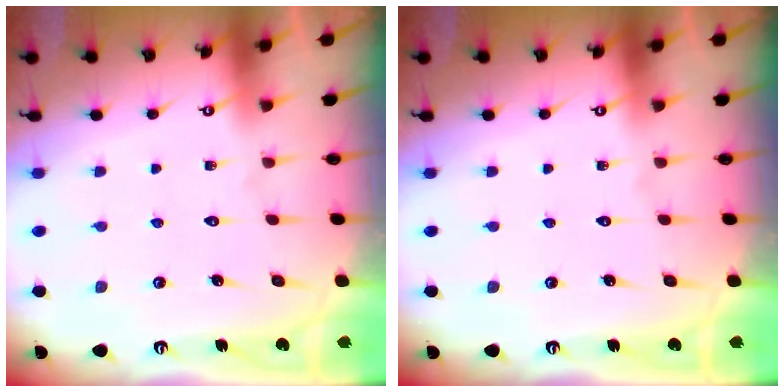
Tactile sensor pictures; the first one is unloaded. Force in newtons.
{"total": 0.0}